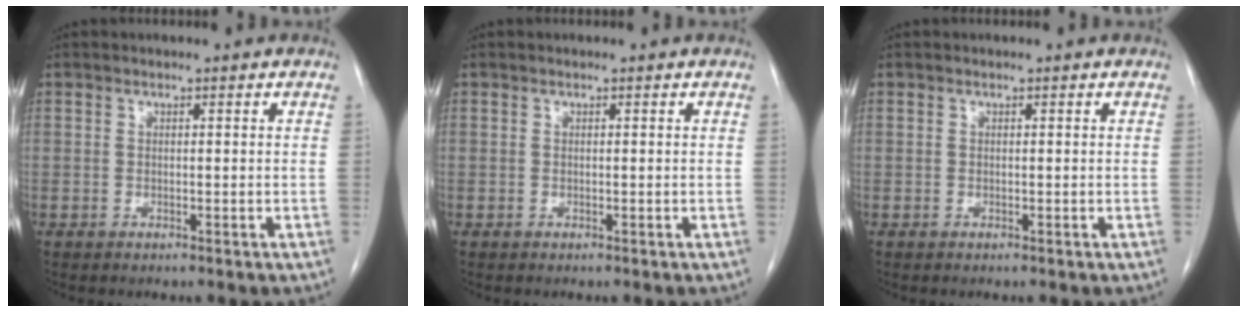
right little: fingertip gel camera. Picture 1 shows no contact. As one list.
[{"total": 0.0}, {"total": 0.0}]